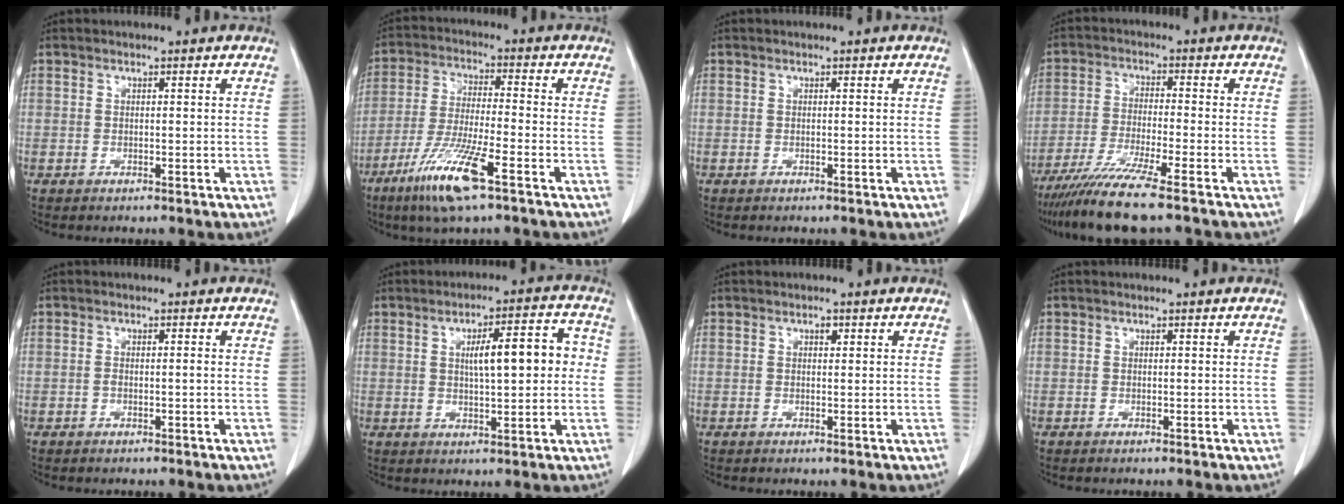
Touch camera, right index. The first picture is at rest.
{"total": 11.1, "force": [-6.4, 0.5, 9.1], "torque": [-0.187, -0.028, -0.120]}
{"total": 0.0}
{"total": 10.2, "force": [-7.8, -0.8, 6.4], "torque": [-0.113, -0.033, -0.136]}
{"total": 0.7, "force": [-0.3, 0.1, 0.7], "torque": [-0.011, 0.002, -0.003]}
{"total": 8.7, "force": [1.0, 2.2, 8.4], "torque": [-0.125, 0.027, 0.018]}
{"total": 0.9, "force": [0.4, 0.5, 0.6], "torque": [-0.010, -0.001, 0.005]}
{"total": 0.0}